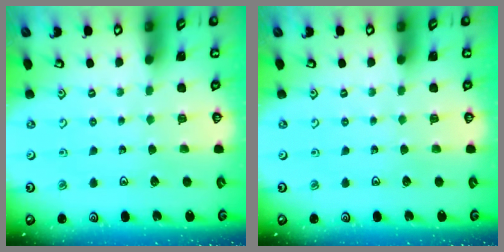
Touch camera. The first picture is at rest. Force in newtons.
{"total": 0.0}